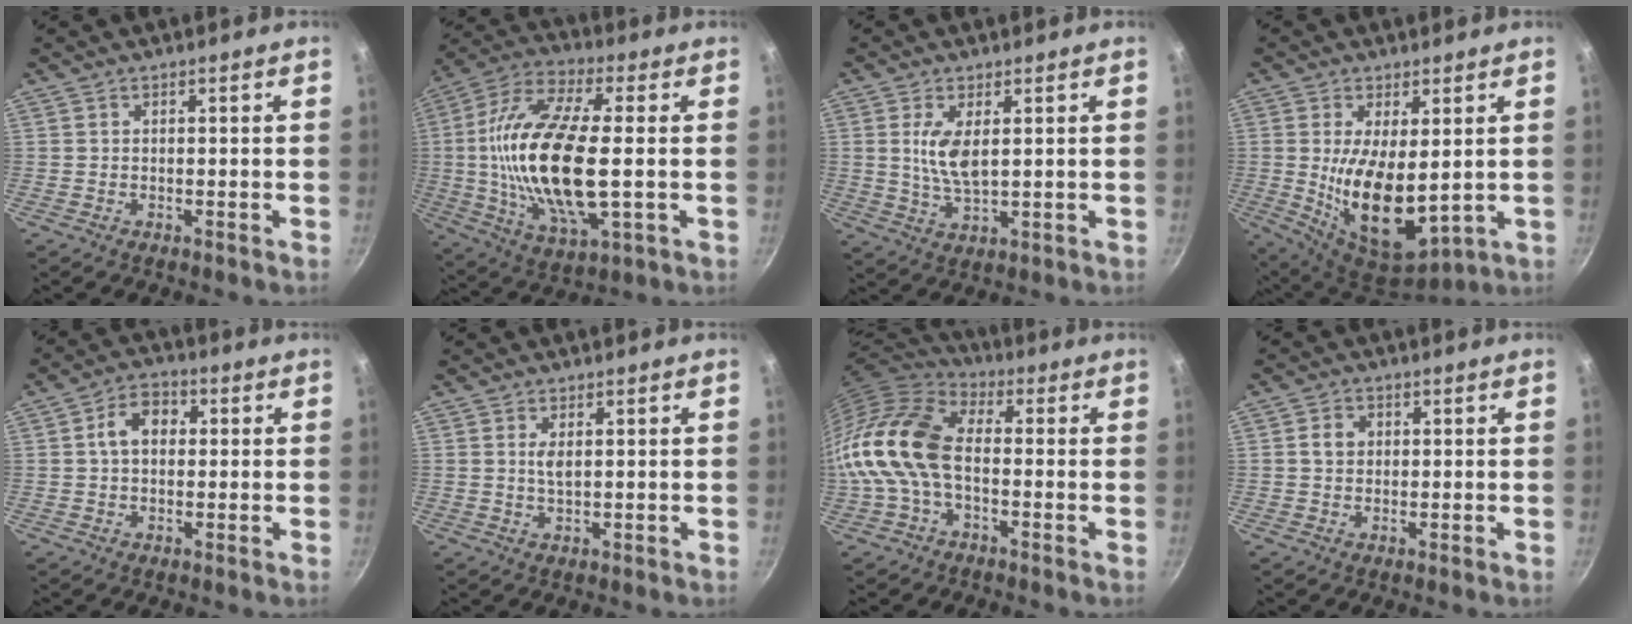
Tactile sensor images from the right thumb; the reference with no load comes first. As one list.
[{"total": 22.5, "force": [-0.2, 8.8, 20.7], "torque": [-0.411, 0.006, -0.014]}, {"total": 6.4, "force": [1.4, 2.6, 5.7], "torque": [-0.107, -0.013, 0.030]}, {"total": 14.8, "force": [0.6, 6.9, 13.0], "torque": [-0.219, -0.031, 0.029]}, {"total": 6.6, "force": [0.9, 4.8, 4.5], "torque": [-0.051, 0.017, 0.004]}, {"total": 2.0, "force": [0.6, 0.8, 1.8], "torque": [-0.033, -0.003, 0.012]}, {"total": 14.6, "force": [-2.0, 9.0, 11.4], "torque": [-0.213, 0.032, -0.059]}, {"total": 3.0, "force": [0.4, 2.6, 1.6], "torque": [-0.014, 0.005, 0.004]}]